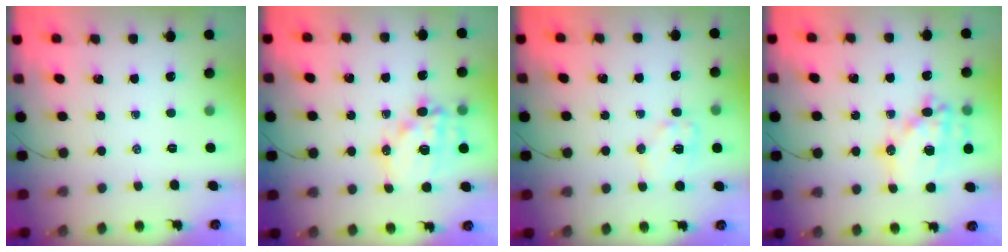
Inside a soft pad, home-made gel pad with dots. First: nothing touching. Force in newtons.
{"total": 15.1, "press": 14.7, "slide": 3.3}
{"total": 9.0, "press": 9.0, "slide": 1.2}
{"total": 19.0, "press": 18.6, "slide": 3.7}